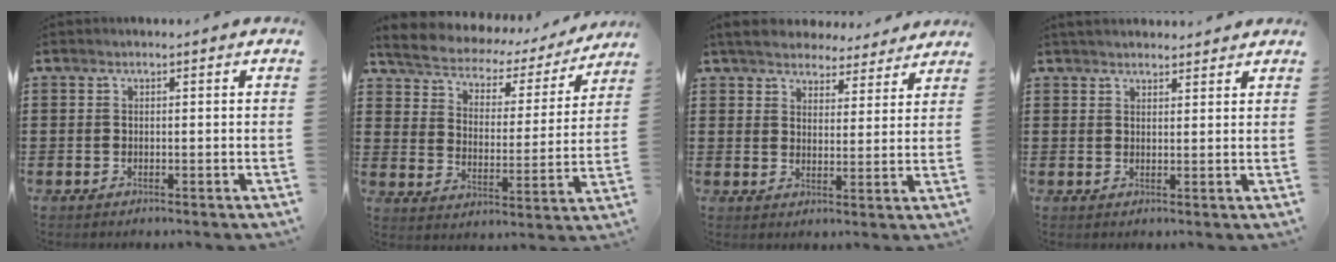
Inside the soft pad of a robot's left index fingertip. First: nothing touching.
{"total": 3.7, "force": [3.5, 1.2, 0.5], "torque": [-0.033, -0.029, 0.052]}
{"total": 4.8, "force": [4.7, 0.9, 0.5], "torque": [-0.032, -0.023, 0.083]}
{"total": 2.2, "force": [2.2, 0.3, 0.1], "torque": [-0.007, 0.001, 0.043]}